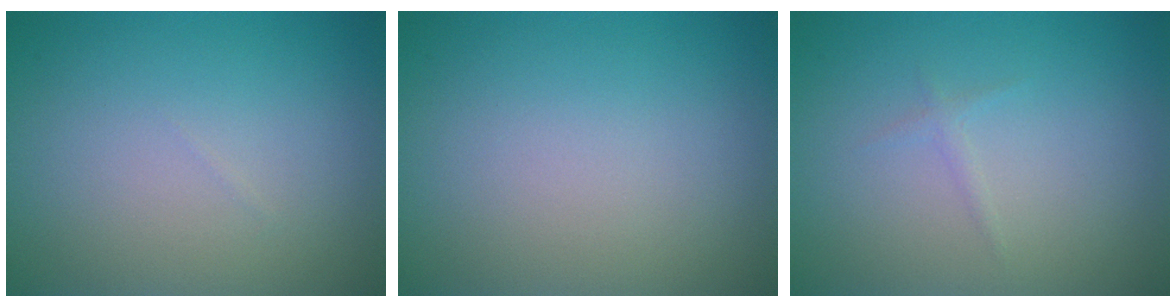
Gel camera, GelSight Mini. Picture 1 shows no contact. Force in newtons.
{"total": 0.0}
{"total": 0.6, "press": 0.6, "slide": 0.1}